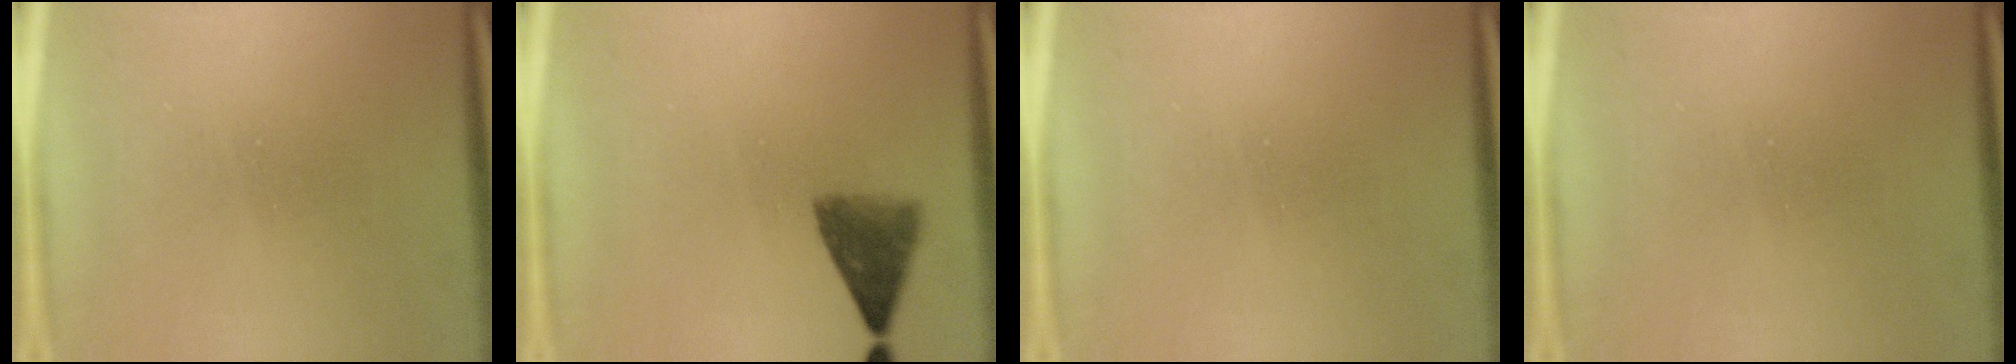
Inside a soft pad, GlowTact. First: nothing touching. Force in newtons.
{"total": 4.7}
{"total": 0.0}
{"total": 0.0}